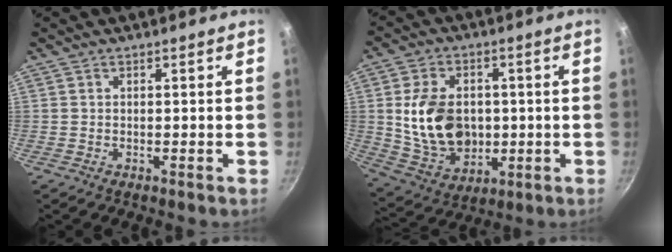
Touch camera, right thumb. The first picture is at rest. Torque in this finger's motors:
{"motor_torque": [-0.61, 0.86, 1.25, -0.55, -0.03]}